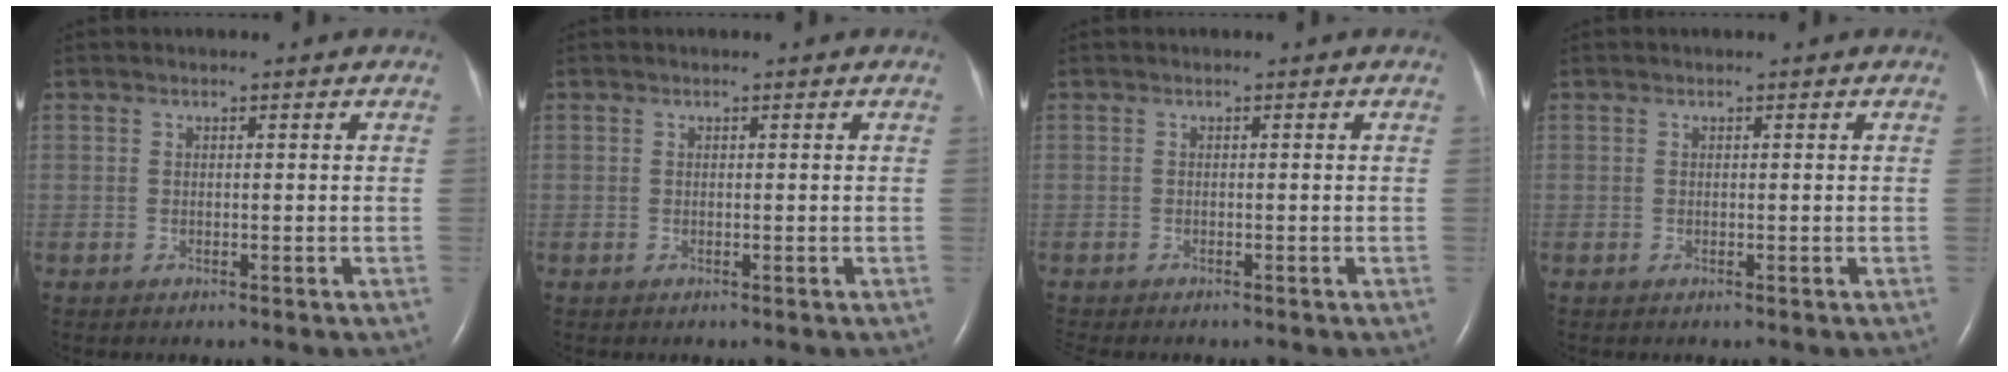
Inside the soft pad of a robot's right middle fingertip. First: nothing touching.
{"total": 0.0}
{"total": 2.2, "force": [-1.9, 0.4, 0.8], "torque": [-0.016, -0.006, -0.026]}
{"total": 0.0}